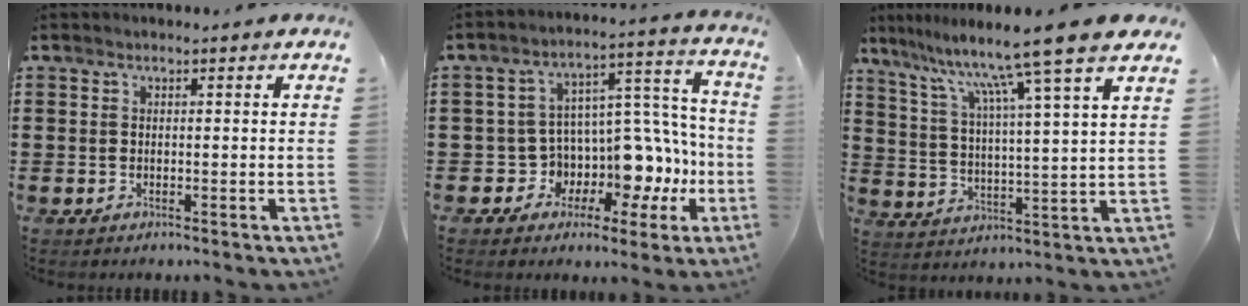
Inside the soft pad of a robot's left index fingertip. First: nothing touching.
{"total": 8.0, "force": [-1.0, 7.0, 3.9], "torque": [-0.086, -0.030, -0.004]}
{"total": 11.2, "force": [8.8, -1.1, 6.8], "torque": [-0.158, -0.052, 0.133]}